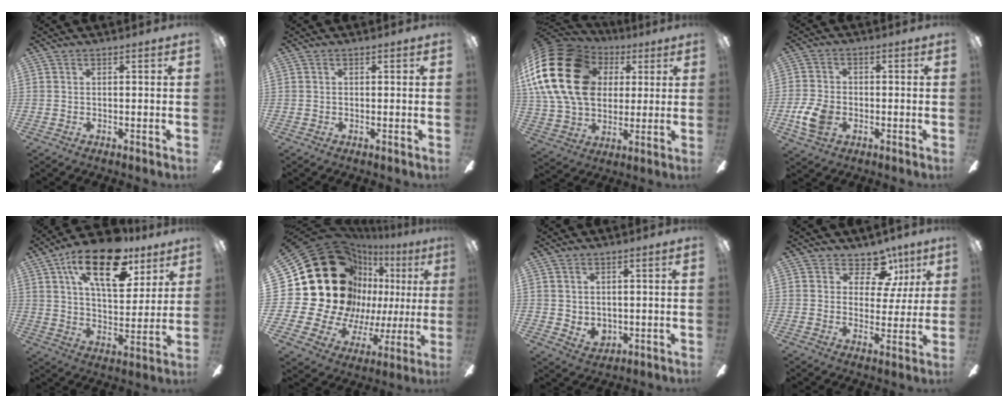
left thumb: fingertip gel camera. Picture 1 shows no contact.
{"total": 0.0}
{"total": 25.0, "force": [6.0, 19.1, 15.1], "torque": [-0.311, -0.008, 0.110]}
{"total": 8.5, "force": [-2.6, 6.0, 5.4], "torque": [-0.114, 0.007, -0.047]}
{"total": 20.9, "force": [11.9, 9.8, 14.0], "torque": [-0.227, -0.047, 0.202]}
{"total": 33.3, "force": [9.2, 25.2, 19.8], "torque": [-0.374, -0.084, 0.232]}
{"total": 3.6, "force": [1.1, 3.2, 1.4], "torque": [-0.014, -0.005, 0.022]}
{"total": 10.1, "force": [6.3, 6.5, 4.3], "torque": [-0.066, -0.033, 0.117]}